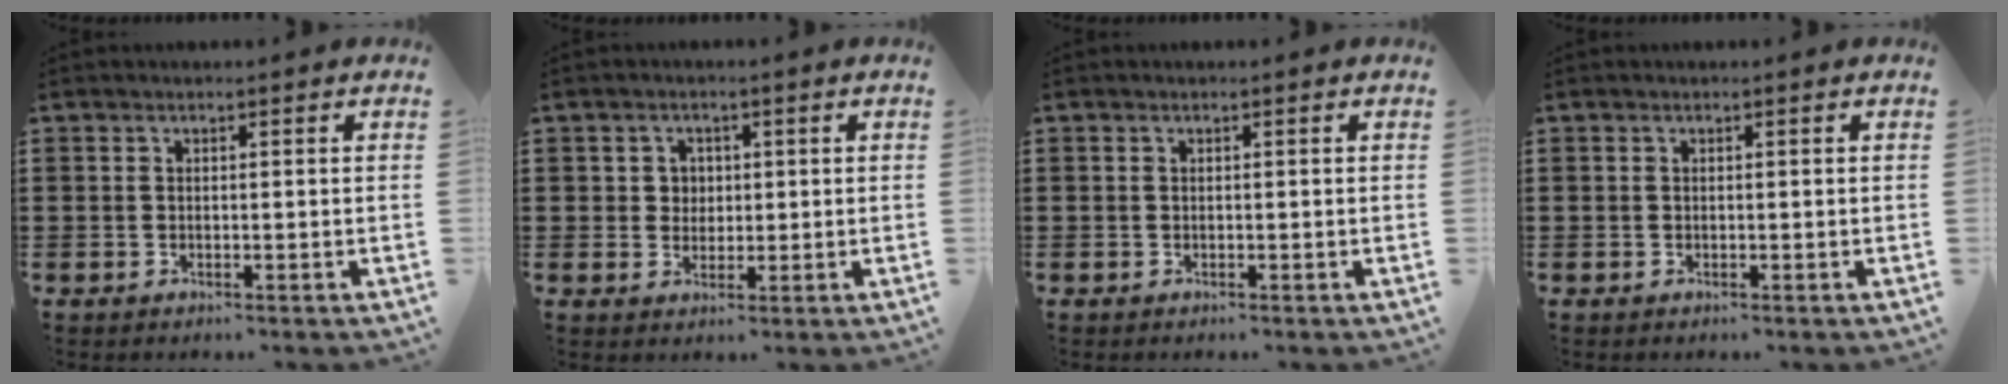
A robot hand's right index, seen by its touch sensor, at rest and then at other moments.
{"total": 2.6, "force": [0.5, 2.4, 0.8], "torque": [-0.026, 0.010, 0.006]}
{"total": 0.0}
{"total": 0.0}